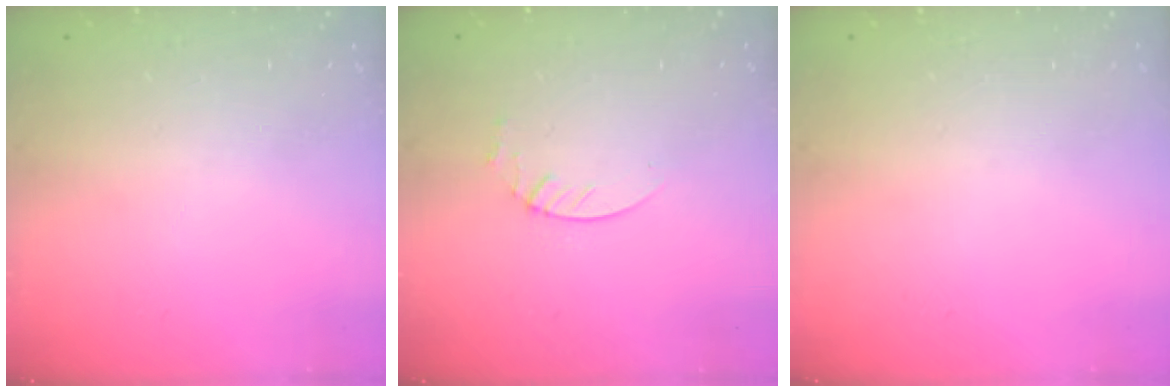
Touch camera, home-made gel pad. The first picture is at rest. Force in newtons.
{"total": 1.9, "press": 1.9, "slide": 0.2}
{"total": 0.0}